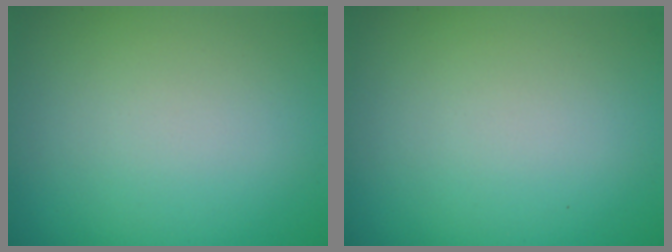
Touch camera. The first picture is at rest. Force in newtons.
{"total": 0.0}